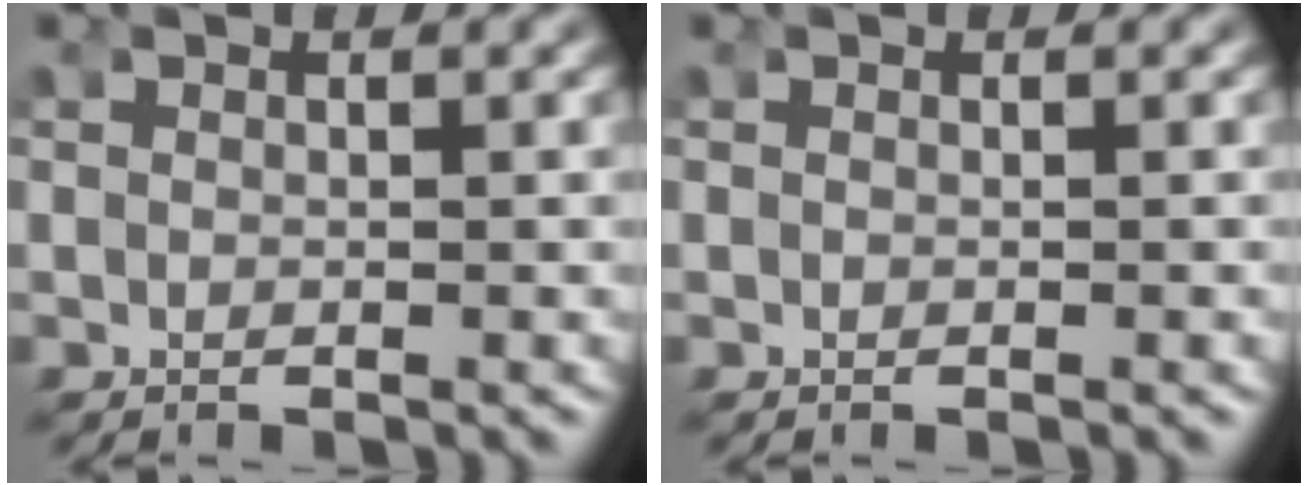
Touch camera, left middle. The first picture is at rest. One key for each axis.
{"total": 0.0}